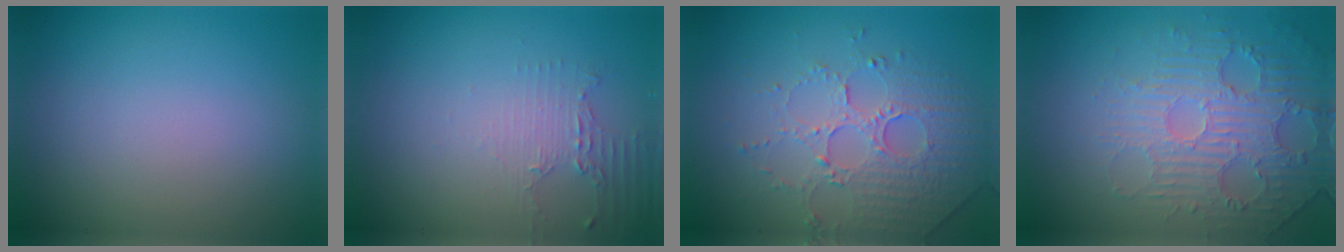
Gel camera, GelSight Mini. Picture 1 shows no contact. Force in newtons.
{"total": 2.2, "press": 1.5, "slide": 1.5}
{"total": 5.1, "press": 3.6, "slide": 3.6}
{"total": 5.0, "press": 3.7, "slide": 3.3}